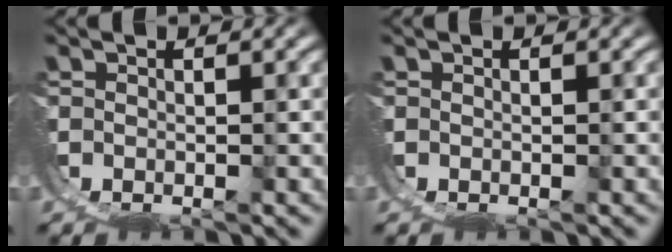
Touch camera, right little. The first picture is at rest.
{"total": 0.0}